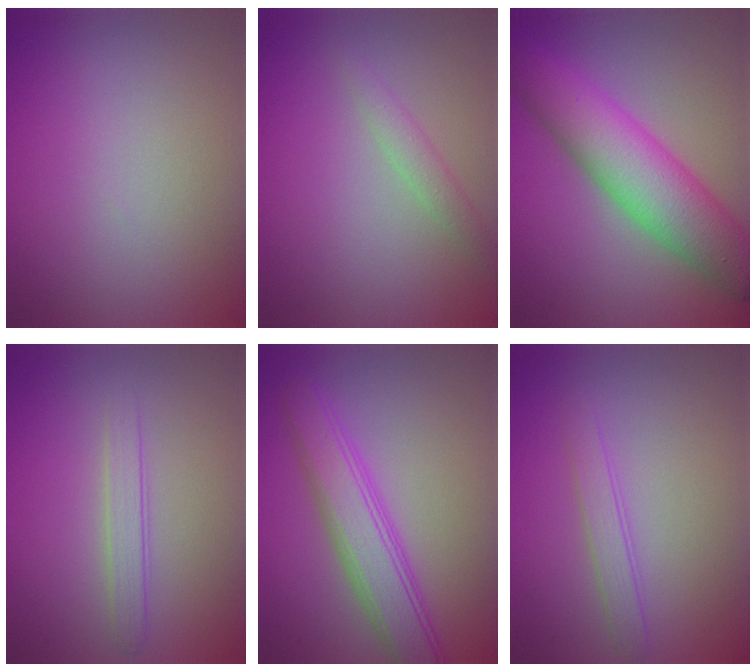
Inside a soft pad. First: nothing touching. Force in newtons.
{"total": 1.5, "press": 1.5, "slide": 0.1}
{"total": 8.7, "press": 8.7, "slide": 0.4}
{"total": 1.8, "press": 1.8, "slide": 0.1}
{"total": 5.2, "press": 5.2, "slide": 0.1}
{"total": 1.7, "press": 1.7, "slide": 0.0}